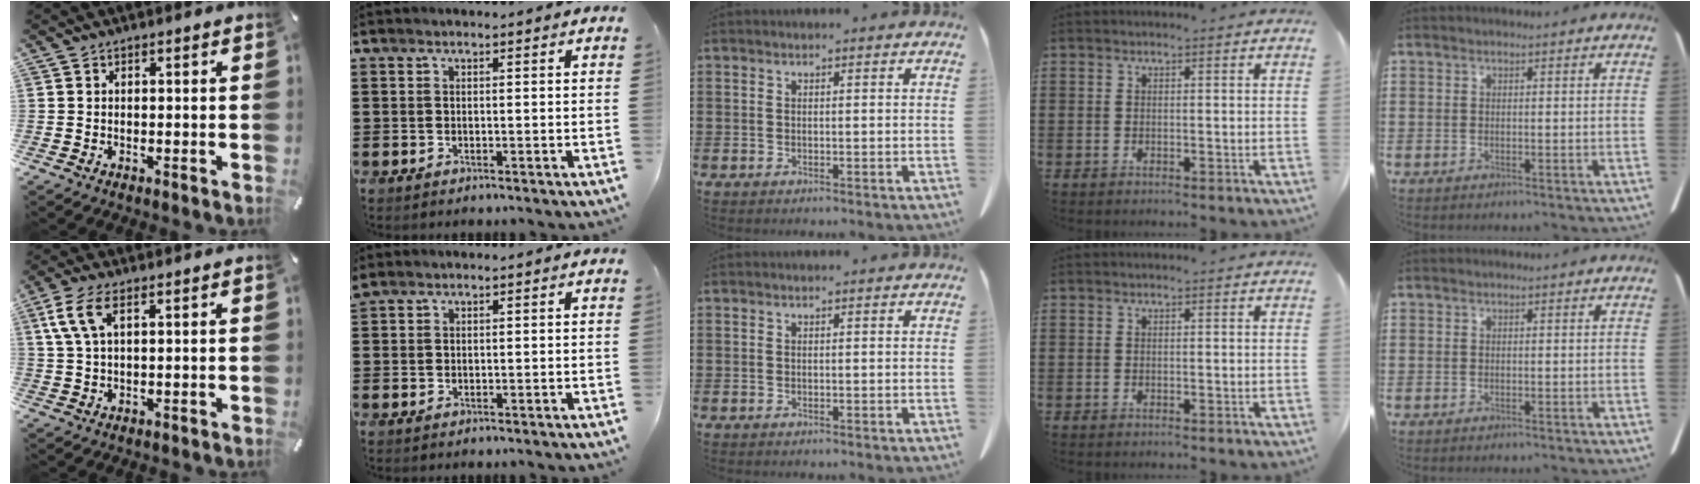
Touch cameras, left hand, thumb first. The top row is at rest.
{"thumb": {"total": 6.6, "force": [2.4, 2.8, 5.5], "torque": [-0.118, 0.002, 0.043]}, "index": {"total": 0.9, "force": [0.8, 0.3, 0.2], "torque": [-0.007, 0.002, 0.016]}}